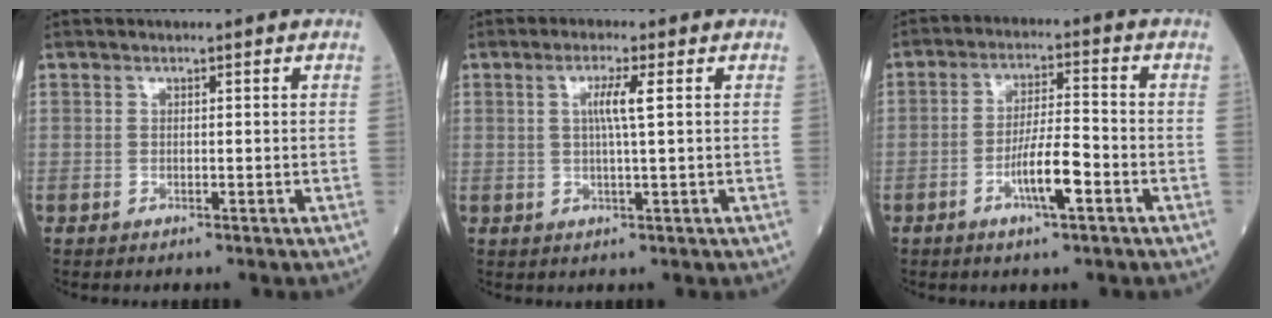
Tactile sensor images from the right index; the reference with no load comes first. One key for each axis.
{"total": 3.6, "fx": 0.8, "fy": -0.4, "fz": 3.5, "tx": -0.069, "ty": 0.001, "tz": 0.013}
{"total": 6.9, "fx": -2.9, "fy": 0.8, "fz": 6.2, "tx": -0.117, "ty": 0.001, "tz": -0.053}